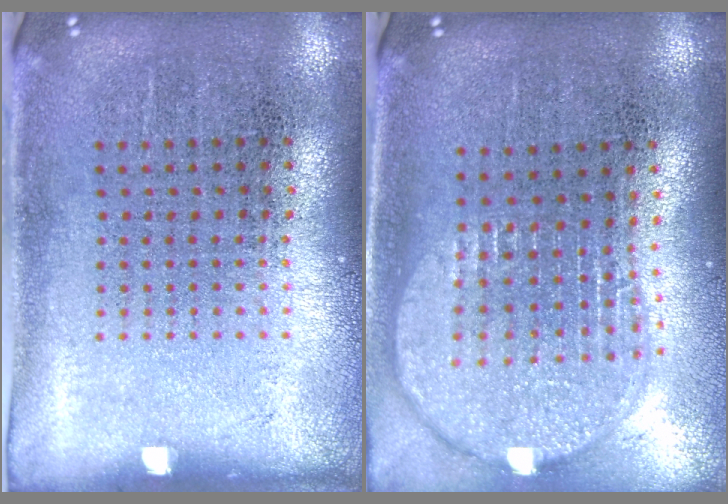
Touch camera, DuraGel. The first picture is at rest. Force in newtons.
{"total": 2.0, "press": 1.7, "slide": 1.1}